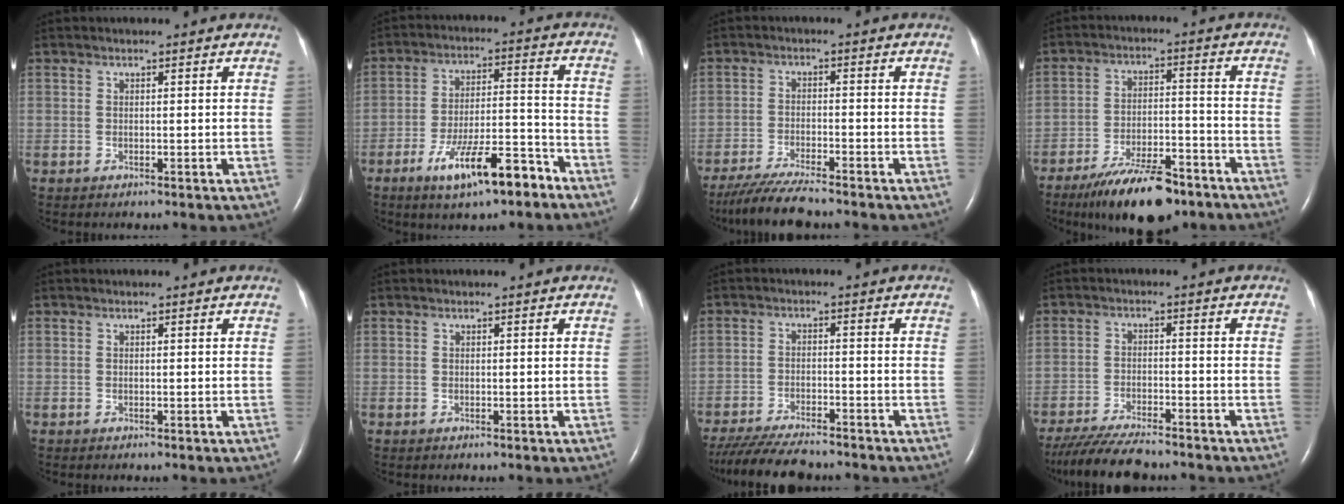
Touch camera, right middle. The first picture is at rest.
{"total": 11.8, "force": [-7.6, 2.5, 8.7], "torque": [-0.148, 0.004, -0.122]}
{"total": 7.6, "force": [-6.6, 0.2, 3.8], "torque": [-0.071, -0.026, -0.116]}
{"total": 13.0, "force": [-9.6, 3.9, 7.9], "torque": [-0.131, -0.004, -0.158]}
{"total": 0.0}
{"total": 0.0}
{"total": 11.4, "force": [-10.0, 1.8, 5.0], "torque": [-0.085, -0.023, -0.159]}
{"total": 10.3, "force": [-9.0, 1.2, 4.8], "torque": [-0.082, -0.028, -0.148]}